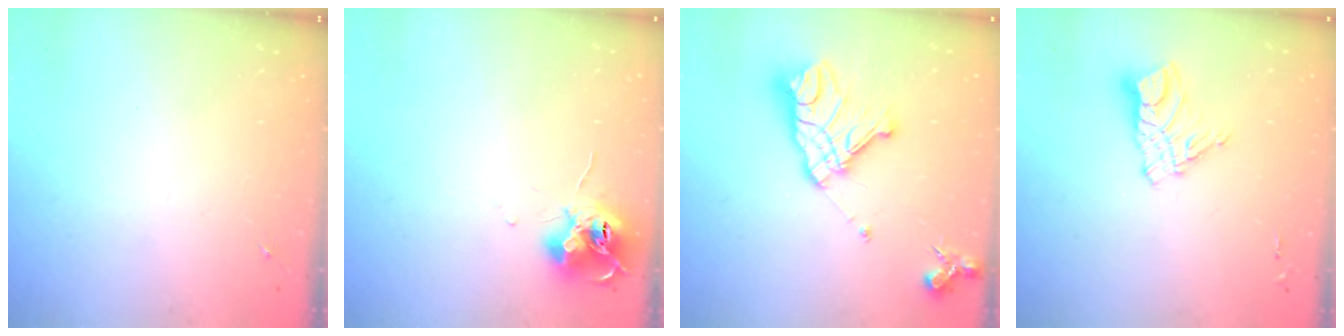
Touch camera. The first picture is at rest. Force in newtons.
{"total": 12.3, "press": 12.3, "slide": 0.8}
{"total": 17.5, "press": 17.3, "slide": 2.0}
{"total": 11.0, "press": 10.9, "slide": 1.0}